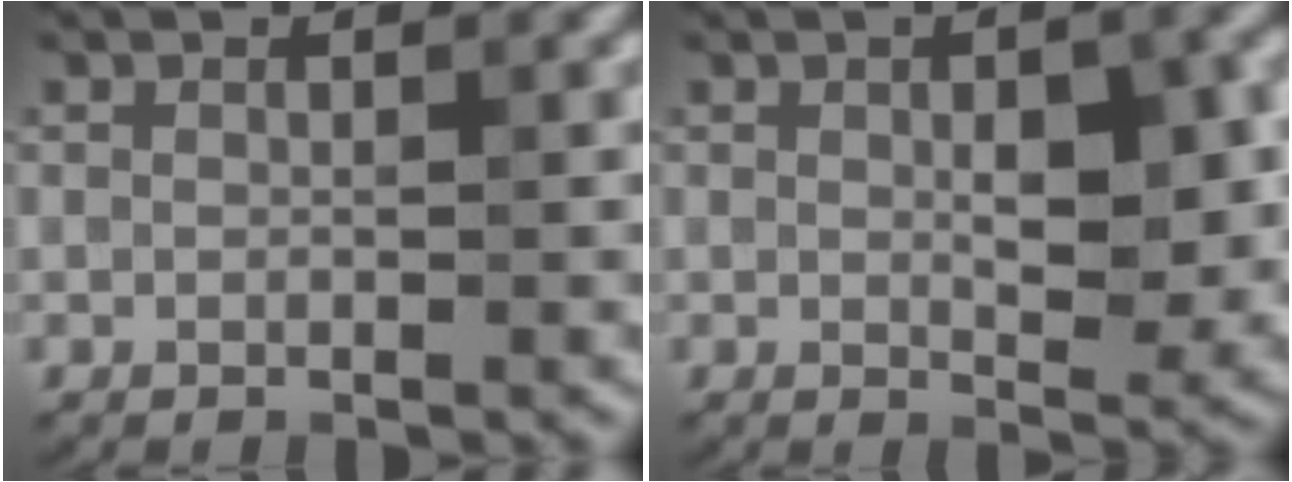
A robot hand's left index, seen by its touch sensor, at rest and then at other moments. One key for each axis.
{"total": 5.1, "fx": 0.4, "fy": 2.2, "fz": 4.6, "tx": -0.069, "ty": -0.001, "tz": 0.011}